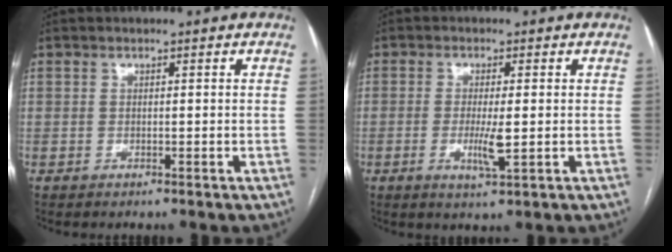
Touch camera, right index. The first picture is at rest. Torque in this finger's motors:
{"motor_torque": [-0.02, 0.06, -0.02, 0.01]}